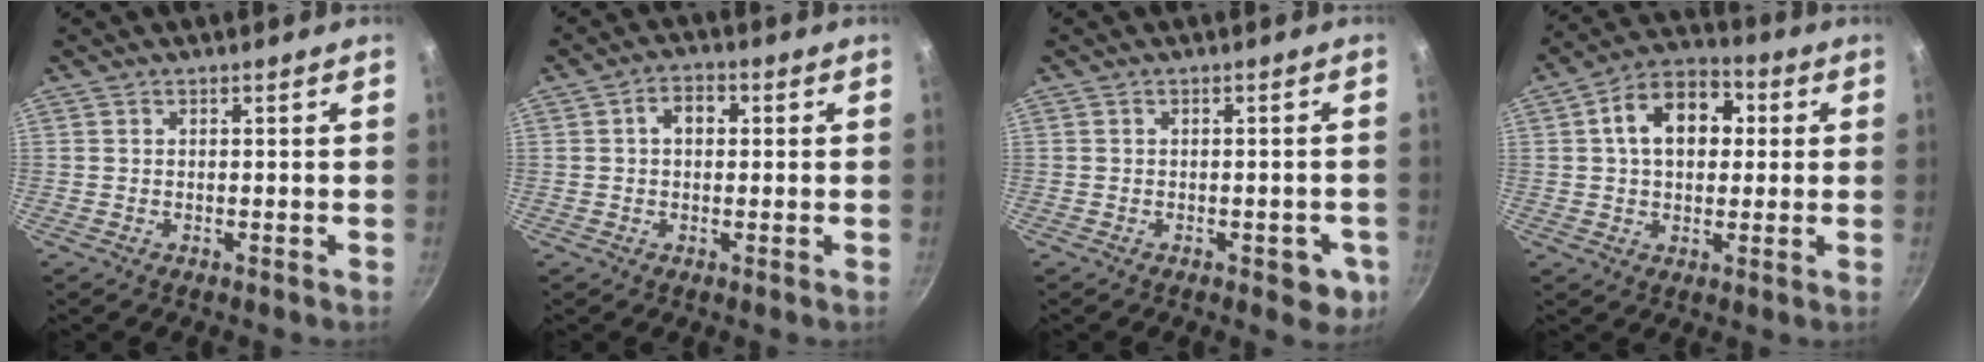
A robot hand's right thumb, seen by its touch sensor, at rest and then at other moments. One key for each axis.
{"total": 4.4, "fx": 0.7, "fy": 3.1, "fz": 3.0, "tx": -0.028, "ty": 0.012, "tz": 0.005}
{"total": 5.0, "fx": -1.8, "fy": 2.8, "fz": 3.8, "tx": -0.018, "ty": 0.014, "tz": -0.016}
{"total": 13.0, "fx": 2.5, "fy": 9.0, "fz": 9.1, "tx": -0.105, "ty": 0.023, "tz": 0.023}